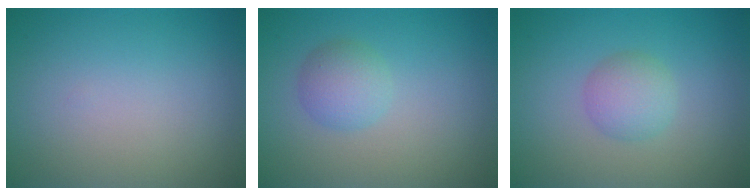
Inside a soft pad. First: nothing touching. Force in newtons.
{"total": 2.4, "press": 2.4, "slide": 0.1}
{"total": 2.4, "press": 2.4, "slide": 0.1}